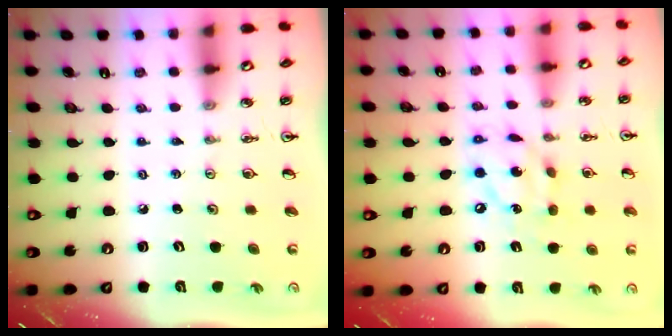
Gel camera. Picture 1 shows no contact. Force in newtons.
{"total": 11.8, "press": 11.8, "slide": 0.9}